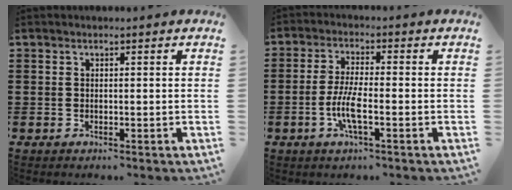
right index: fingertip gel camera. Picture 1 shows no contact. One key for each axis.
{"total": 5.7, "fx": -1.9, "fy": 1.2, "fz": 5.2, "tx": -0.116, "ty": -0.008, "tz": -0.042}